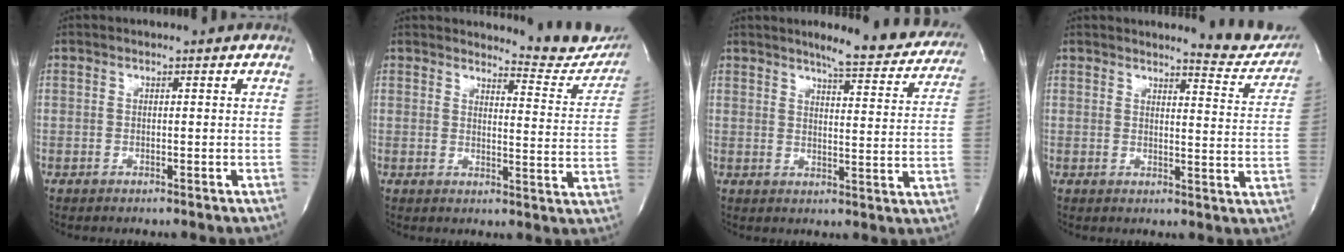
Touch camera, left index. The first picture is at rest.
{"total": 10.0, "force": [9.9, 1.6, 1.1], "torque": [0.004, -0.056, 0.098]}
{"total": 13.7, "force": [12.4, 2.0, 5.5], "torque": [-0.055, -0.031, 0.134]}
{"total": 8.4, "force": [8.2, 0.9, 1.6], "torque": [-0.007, -0.043, 0.079]}